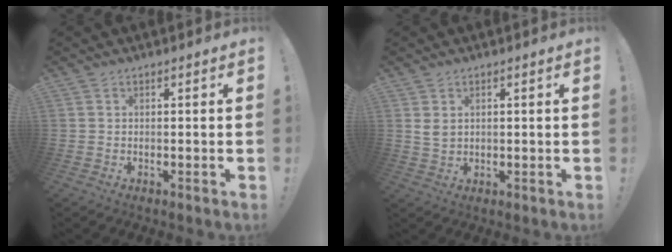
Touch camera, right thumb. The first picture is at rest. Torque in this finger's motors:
{"motor_torque": [-0.08, 0.78, -0.08, 0.14, 0.00]}